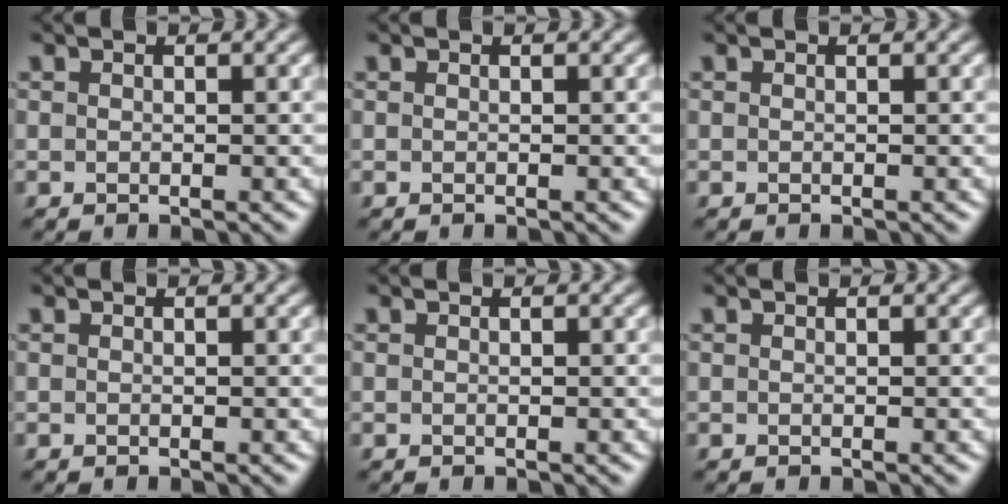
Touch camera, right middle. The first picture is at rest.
{"total": 0.0}
{"total": 0.0}
{"total": 0.0}
{"total": 0.0}
{"total": 0.0}